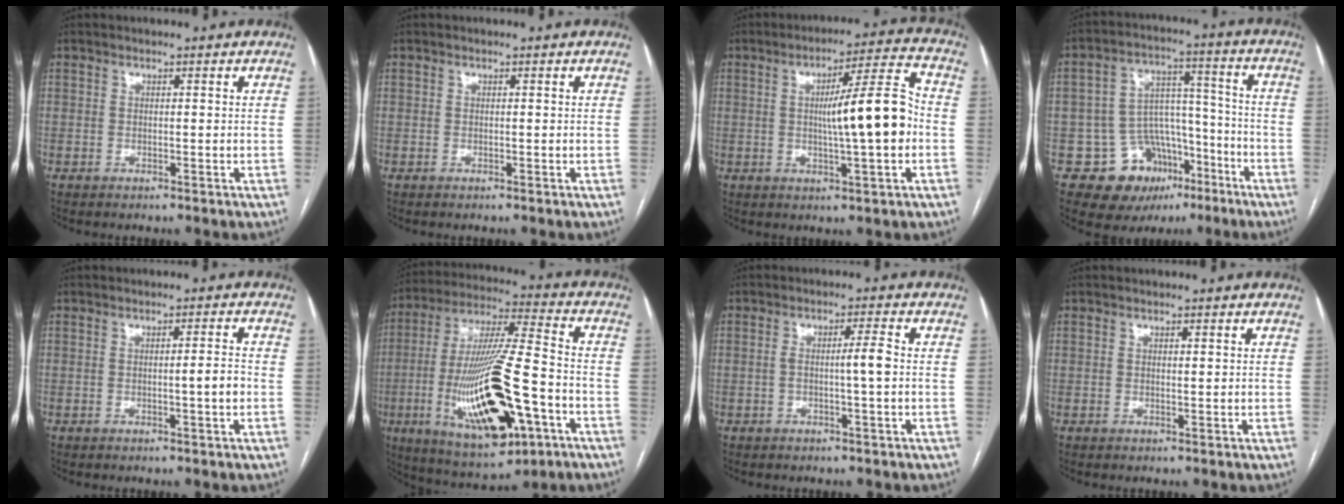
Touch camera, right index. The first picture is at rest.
{"total": 0.0}
{"total": 11.8, "force": [-0.5, 0.7, 11.8], "torque": [-0.180, 0.016, -0.009]}
{"total": 12.4, "force": [-6.4, 9.7, 4.4], "torque": [-0.051, 0.055, -0.085]}
{"total": 2.8, "force": [-0.4, -0.1, 2.7], "torque": [-0.041, 0.000, -0.007]}
{"total": 23.3, "force": [-6.9, 5.2, 21.6], "torque": [-0.441, -0.021, -0.106]}
{"total": 3.4, "force": [-0.3, -0.2, 3.4], "torque": [-0.059, 0.005, -0.004]}
{"total": 0.8, "force": [0.3, 0.3, 0.6], "torque": [-0.010, -0.001, 0.005]}